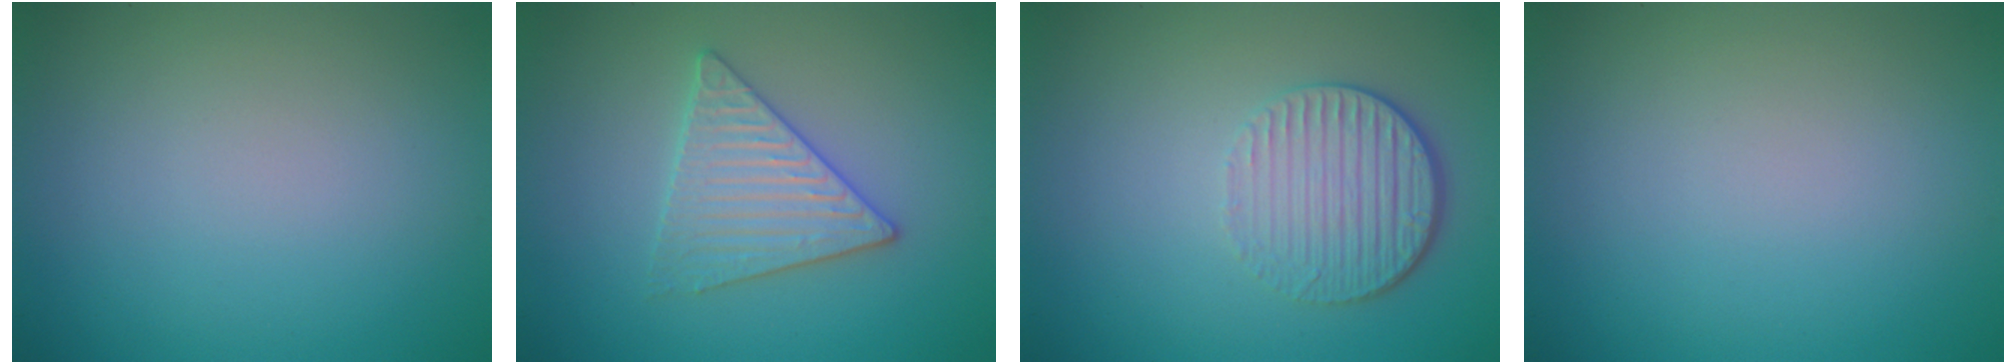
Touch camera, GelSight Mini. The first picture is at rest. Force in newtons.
{"total": 3.3, "press": 3.2, "slide": 0.3}
{"total": 4.2, "press": 3.0, "slide": 3.0}
{"total": 0.0}